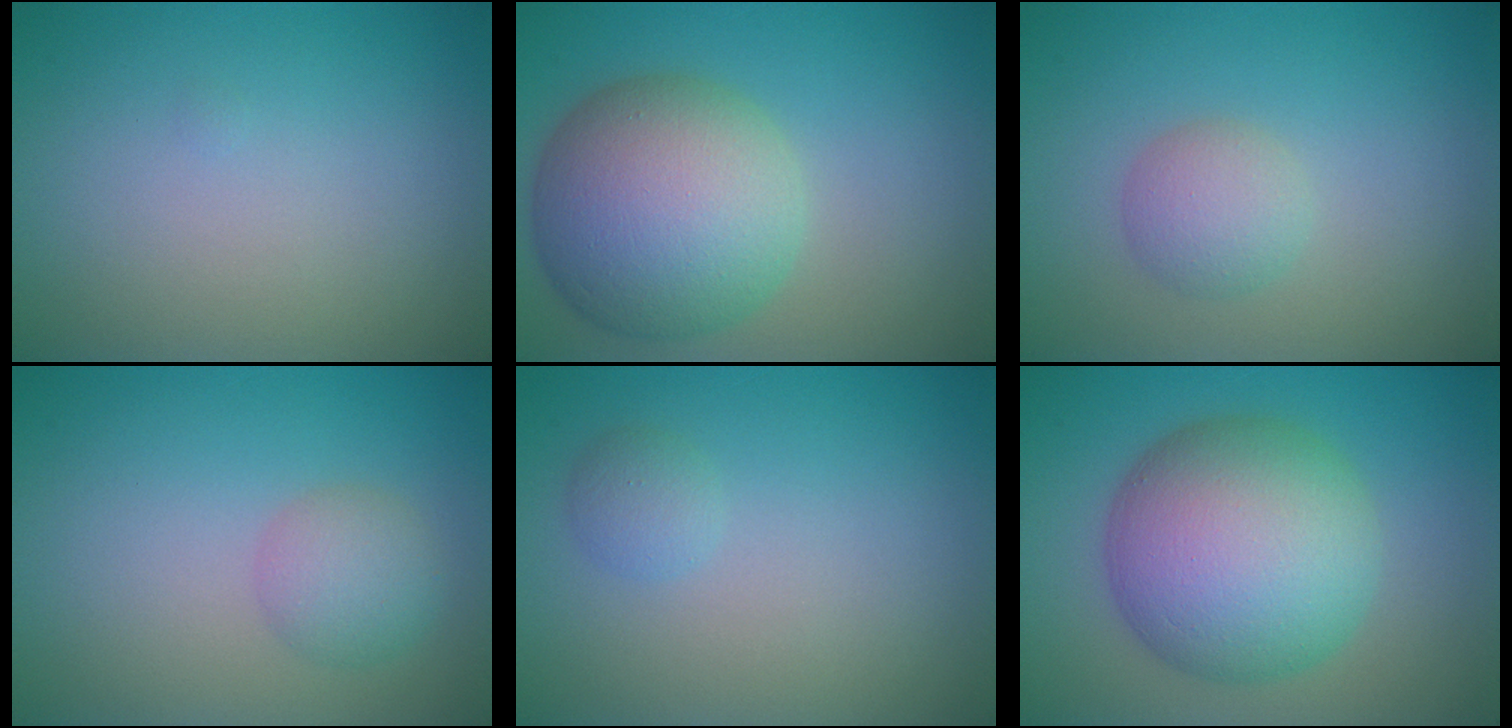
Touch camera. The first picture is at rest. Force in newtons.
{"total": 10.4, "press": 10.4, "slide": 0.5}
{"total": 2.5, "press": 2.4, "slide": 0.2}
{"total": 2.5, "press": 2.5, "slide": 0.0}
{"total": 1.2, "press": 1.2, "slide": 0.1}
{"total": 11.1, "press": 11.1, "slide": 0.3}